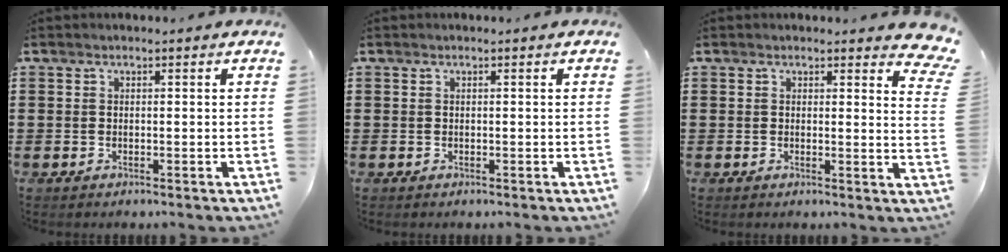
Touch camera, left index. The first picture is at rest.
{"total": 0.0}
{"total": 2.5, "force": [2.1, 0.4, 1.2], "torque": [-0.017, -0.007, 0.036]}